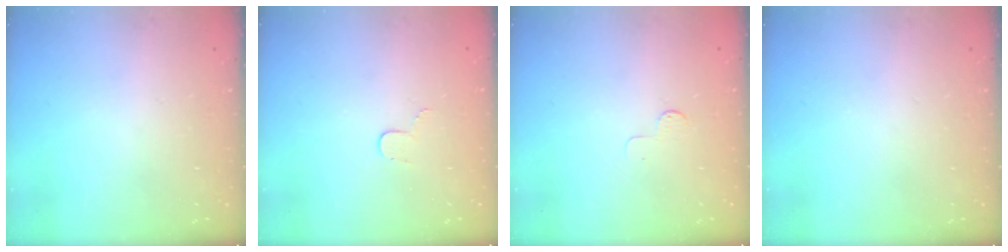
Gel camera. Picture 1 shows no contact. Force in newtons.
{"total": 3.4, "press": 3.4, "slide": 0.4}
{"total": 2.6, "press": 2.6, "slide": 0.3}
{"total": 0.0}